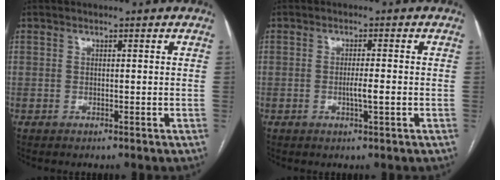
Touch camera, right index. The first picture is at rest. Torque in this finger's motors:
{"motor_torque": [0.36, -0.27, 0.31, 0.05]}